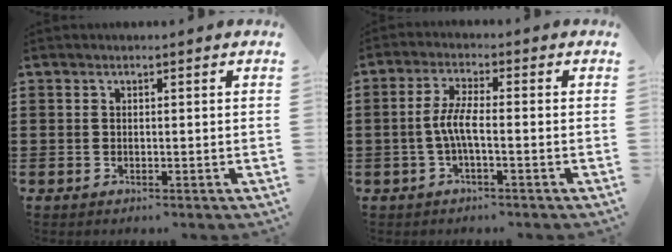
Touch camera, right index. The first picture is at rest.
{"total": 4.6, "force": [-1.2, 0.9, 4.4], "torque": [-0.107, -0.006, -0.033]}